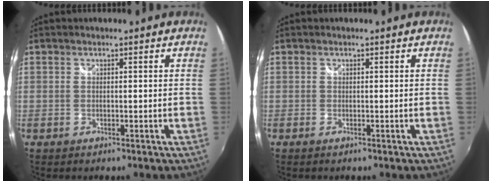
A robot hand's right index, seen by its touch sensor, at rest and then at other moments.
{"total": 0.0}